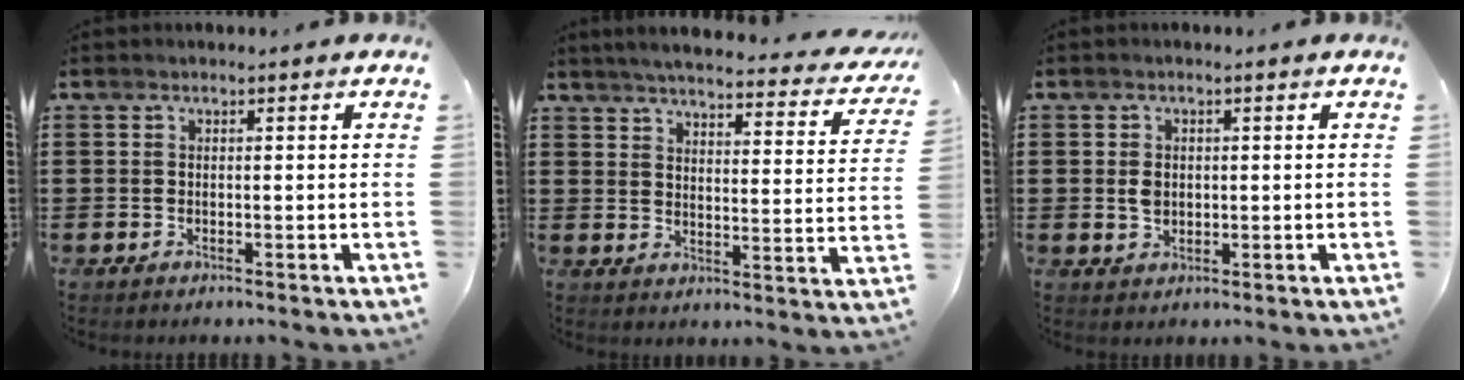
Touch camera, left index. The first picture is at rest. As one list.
[{"total": 4.5, "force": [4.1, -0.1, 1.8], "torque": [-0.057, -0.028, 0.067]}, {"total": 2.3, "force": [0.2, 1.7, 1.5], "torque": [-0.034, 0.006, 0.004]}]